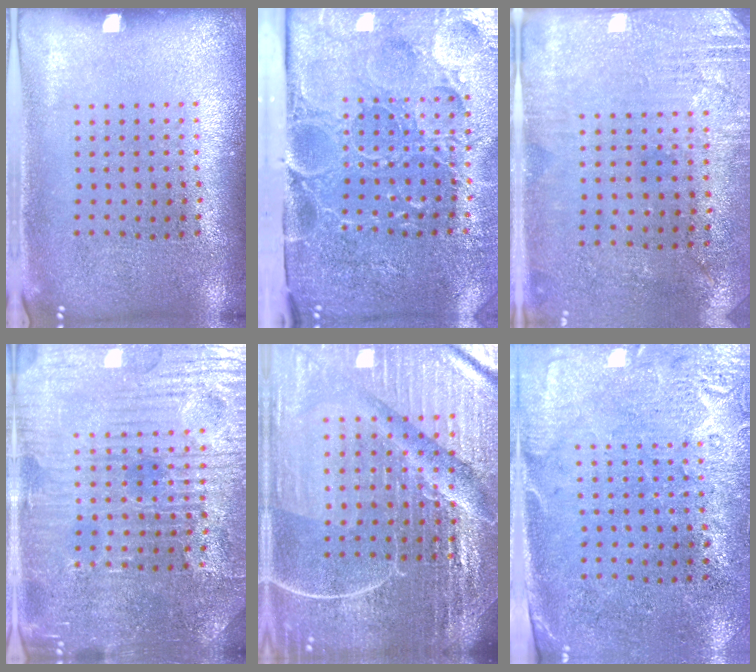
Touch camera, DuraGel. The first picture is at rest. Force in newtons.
{"total": 5.2, "press": 4.2, "slide": 3.0}
{"total": 2.8, "press": 2.4, "slide": 1.5}
{"total": 5.3, "press": 5.0, "slide": 1.5}
{"total": 7.1, "press": 6.2, "slide": 3.4}
{"total": 2.8, "press": 2.4, "slide": 1.5}